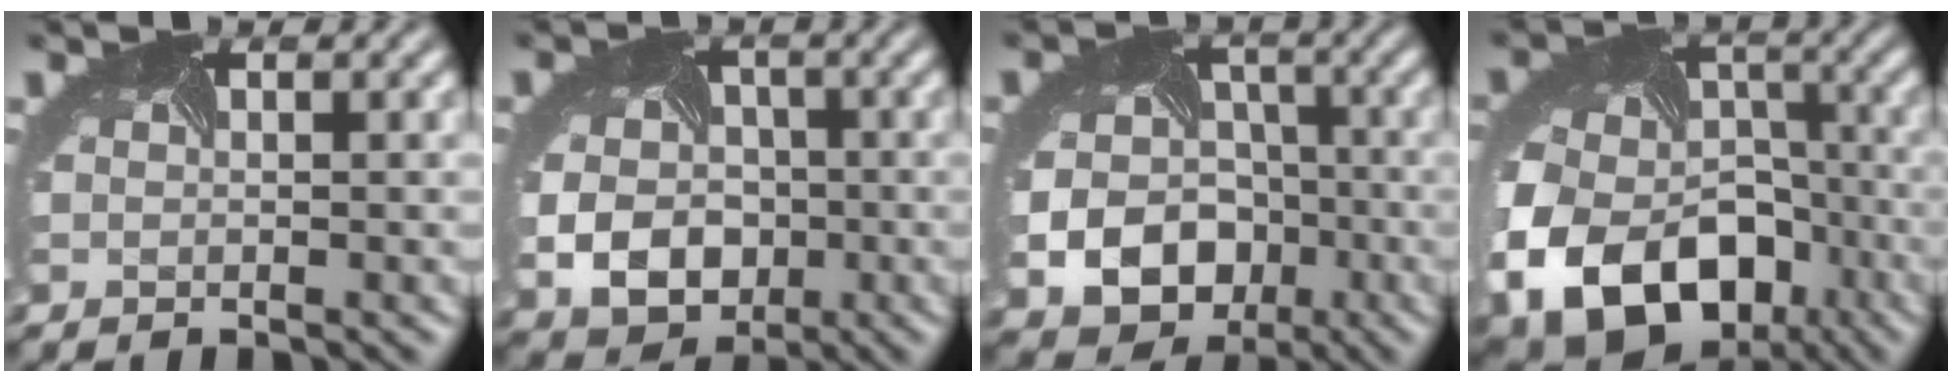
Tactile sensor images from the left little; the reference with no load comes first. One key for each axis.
{"total": 7.4, "fx": -1.7, "fy": 5.9, "fz": 4.2, "tx": -0.066, "ty": -0.024, "tz": -0.026}
{"total": 11.1, "fx": -4.1, "fy": 9.1, "fz": 4.8, "tx": -0.069, "ty": -0.047, "tz": -0.069}
{"total": 16.2, "fx": -7.7, "fy": 11.9, "fz": 7.9, "tx": -0.163, "ty": -0.054, "tz": -0.105}